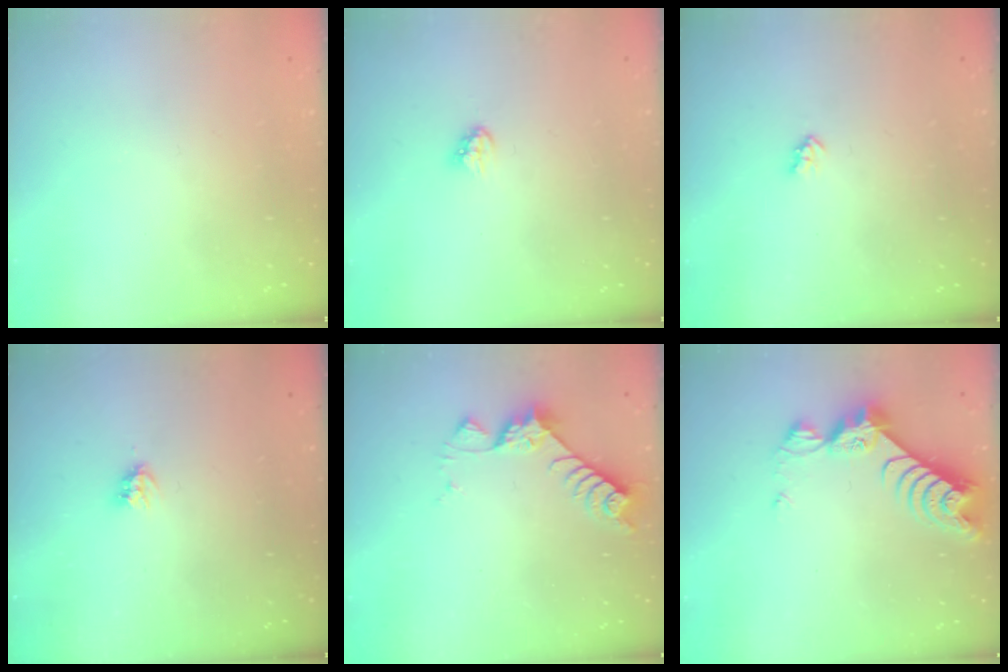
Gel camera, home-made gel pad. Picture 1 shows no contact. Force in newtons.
{"total": 3.5, "press": 3.5, "slide": 0.2}
{"total": 2.0, "press": 2.0, "slide": 0.3}
{"total": 3.6, "press": 3.6, "slide": 0.1}
{"total": 7.0, "press": 7.0, "slide": 0.5}
{"total": 9.7, "press": 9.7, "slide": 0.8}